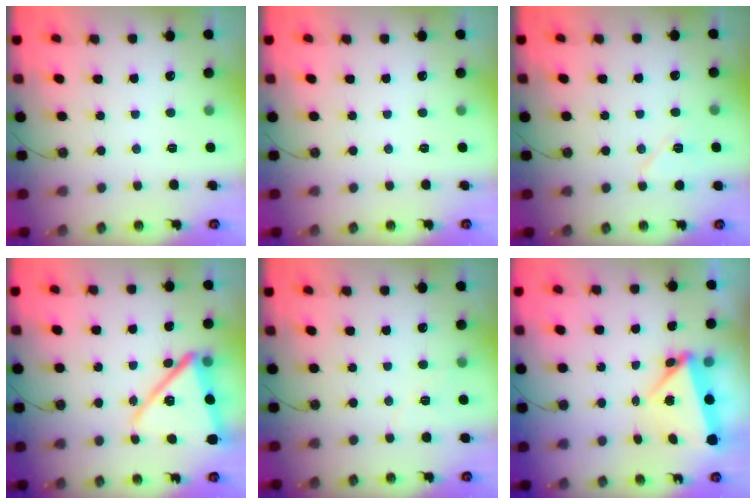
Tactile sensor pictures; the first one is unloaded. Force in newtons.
{"total": 0.0}
{"total": 7.1, "press": 7.0, "slide": 1.1}
{"total": 16.0, "press": 15.9, "slide": 1.3}
{"total": 5.9, "press": 5.4, "slide": 2.4}
{"total": 7.0, "press": 4.9, "slide": 5.0}